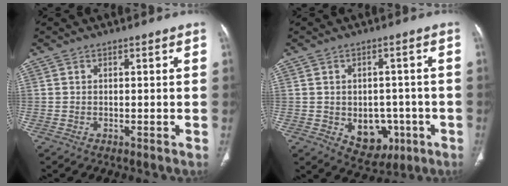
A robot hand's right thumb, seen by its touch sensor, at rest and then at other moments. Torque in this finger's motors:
{"motor_torque": [2.97, 1.70, 1.01, -0.53, 0.04]}